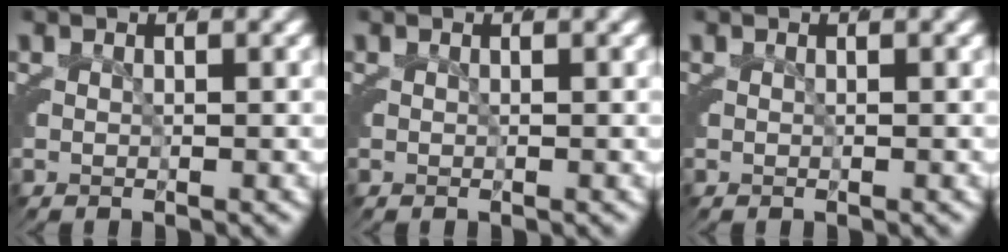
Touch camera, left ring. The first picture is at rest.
{"total": 0.0}
{"total": 0.0}